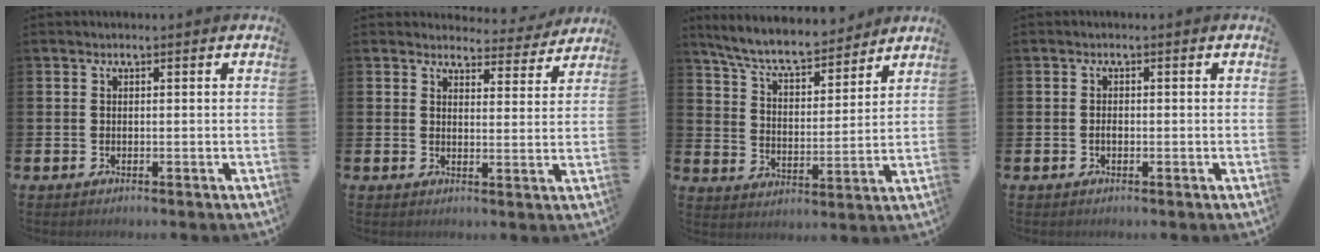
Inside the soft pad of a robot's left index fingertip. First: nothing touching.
{"total": 3.8, "force": [3.7, 1.1, 0.2], "torque": [0.002, -0.030, 0.060]}
{"total": 7.9, "force": [7.2, 1.4, 2.8], "torque": [-0.088, -0.045, 0.126]}
{"total": 0.9, "force": [-0.3, 0.5, 0.7], "torque": [-0.013, 0.002, -0.007]}